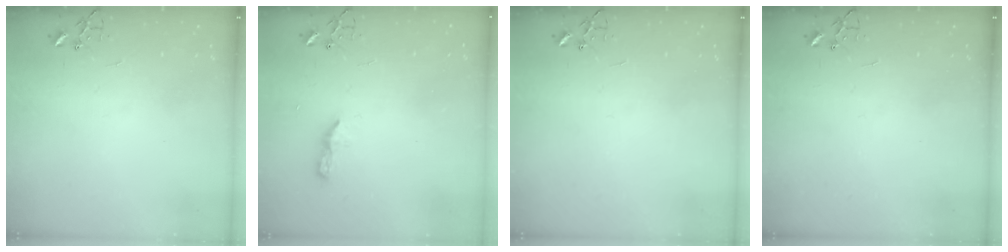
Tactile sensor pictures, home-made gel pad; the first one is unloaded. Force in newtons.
{"total": 5.9, "press": 5.8, "slide": 0.7}
{"total": 0.0}
{"total": 0.0}